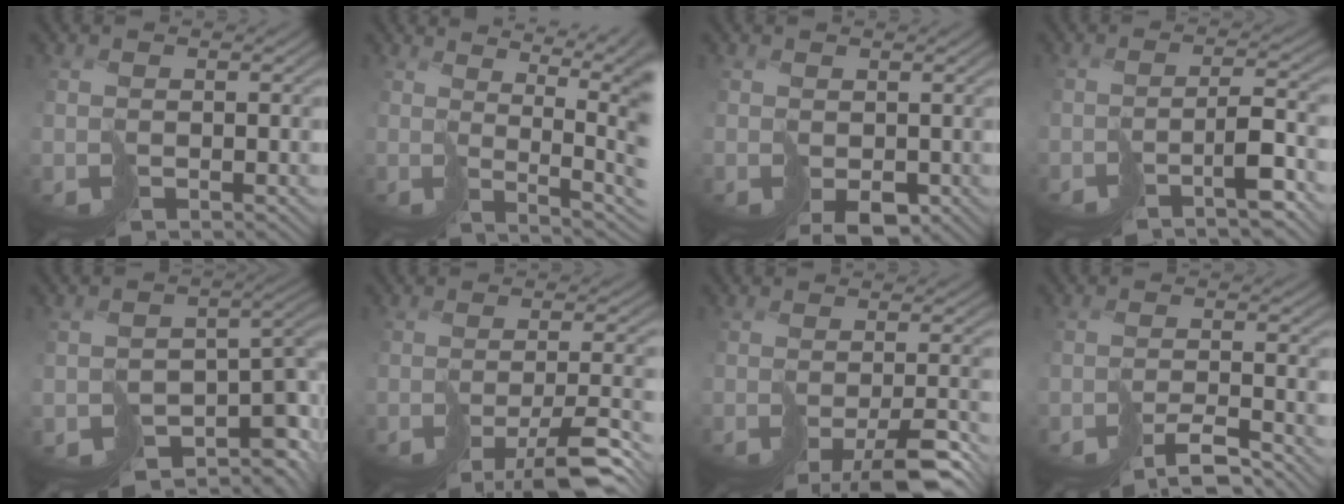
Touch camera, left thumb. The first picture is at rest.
{"total": 9.6, "force": [3.2, 2.3, 8.7], "torque": [-0.115, 0.011, 0.056]}
{"total": 2.9, "force": [-0.7, 2.2, 1.9], "torque": [-0.036, -0.006, -0.002]}
{"total": 4.0, "force": [-2.6, 0.0, 3.1], "torque": [-0.034, 0.010, -0.049]}
{"total": 8.1, "force": [-4.9, 4.2, 4.9], "torque": [-0.062, -0.027, -0.051]}
{"total": 7.6, "force": [-5.1, 1.1, 5.5], "torque": [-0.075, -0.005, -0.073]}
{"total": 6.8, "force": [-4.7, 1.0, 4.8], "torque": [-0.060, -0.008, -0.061]}
{"total": 5.0, "force": [-4.4, 0.1, 2.4], "torque": [-0.033, 0.005, -0.071]}